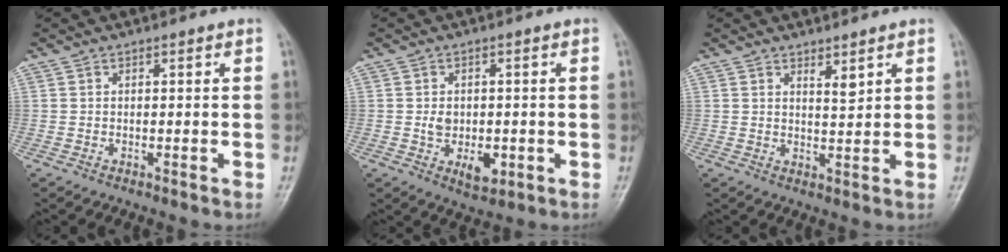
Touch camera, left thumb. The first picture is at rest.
{"total": 6.0, "force": [-1.0, 4.0, 4.3], "torque": [-0.053, -0.005, -0.009]}
{"total": 2.3, "force": [1.6, 0.5, 1.5], "torque": [-0.022, -0.017, 0.030]}